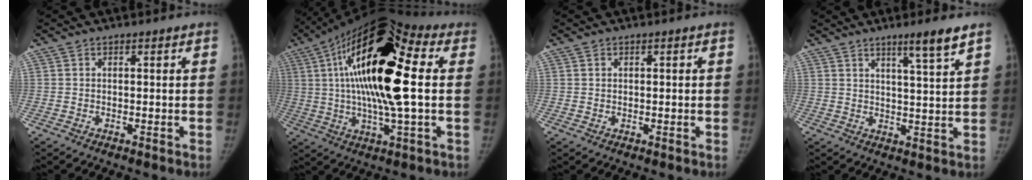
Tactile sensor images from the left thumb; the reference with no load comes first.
{"total": 23.7, "force": [2.9, 7.2, 22.4], "torque": [-0.416, 0.014, 0.035]}
{"total": 0.7, "force": [0.2, 0.6, 0.4], "torque": [-0.001, 0.001, 0.005]}
{"total": 6.1, "force": [4.2, -0.4, 4.4], "torque": [-0.067, -0.032, 0.068]}